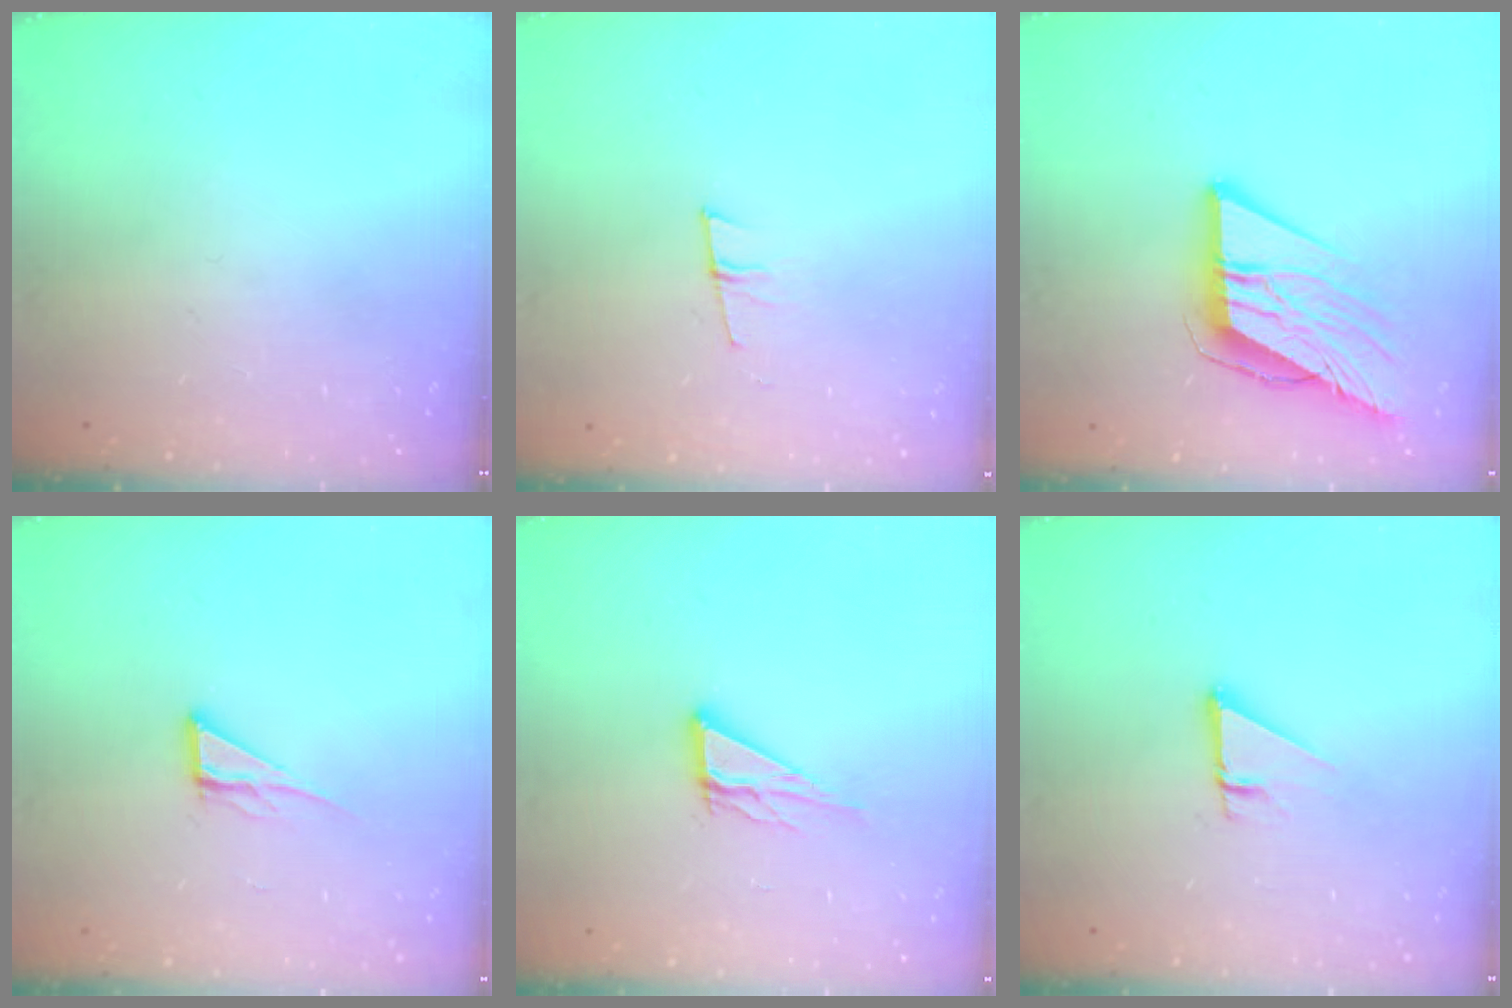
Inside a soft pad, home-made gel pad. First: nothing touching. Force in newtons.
{"total": 6.3, "press": 5.6, "slide": 2.9}
{"total": 11.3, "press": 11.2, "slide": 1.5}
{"total": 6.1, "press": 6.1, "slide": 0.3}
{"total": 9.0, "press": 8.9, "slide": 0.7}
{"total": 2.7, "press": 2.7, "slide": 0.1}